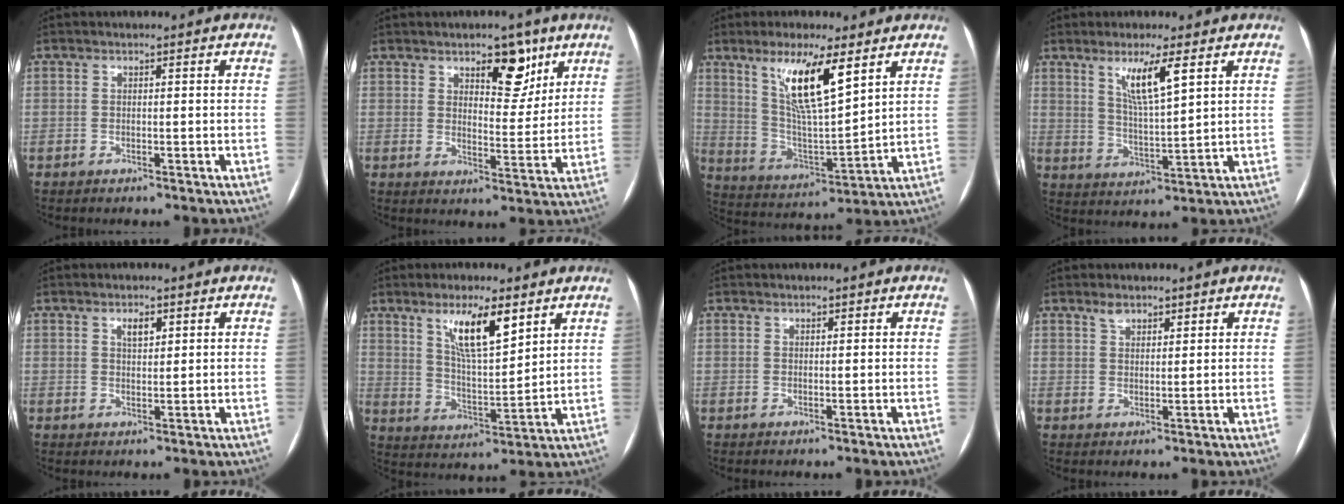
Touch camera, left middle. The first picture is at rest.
{"total": 7.1, "force": [4.5, 3.1, 4.5], "torque": [-0.059, -0.001, 0.066]}
{"total": 12.5, "force": [6.8, 2.0, 10.3], "torque": [-0.198, -0.005, 0.132]}
{"total": 7.1, "force": [3.6, 0.3, 6.0], "torque": [-0.115, -0.011, 0.070]}
{"total": 2.2, "force": [1.3, 0.9, 1.6], "torque": [-0.029, 0.001, 0.023]}
{"total": 9.7, "force": [5.6, 1.9, 7.7], "torque": [-0.146, -0.005, 0.106]}
{"total": 0.6, "force": [0.5, 0.2, 0.3], "torque": [-0.010, 0.000, 0.008]}
{"total": 2.2, "force": [1.8, 0.9, 0.9], "torque": [-0.023, 0.004, 0.035]}